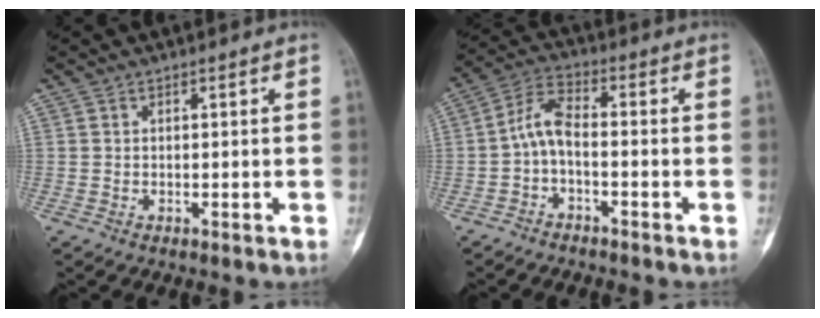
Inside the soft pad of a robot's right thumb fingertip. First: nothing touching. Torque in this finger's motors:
{"motor_torque": [0.11, 0.11, -0.12, 0.12, -0.03]}